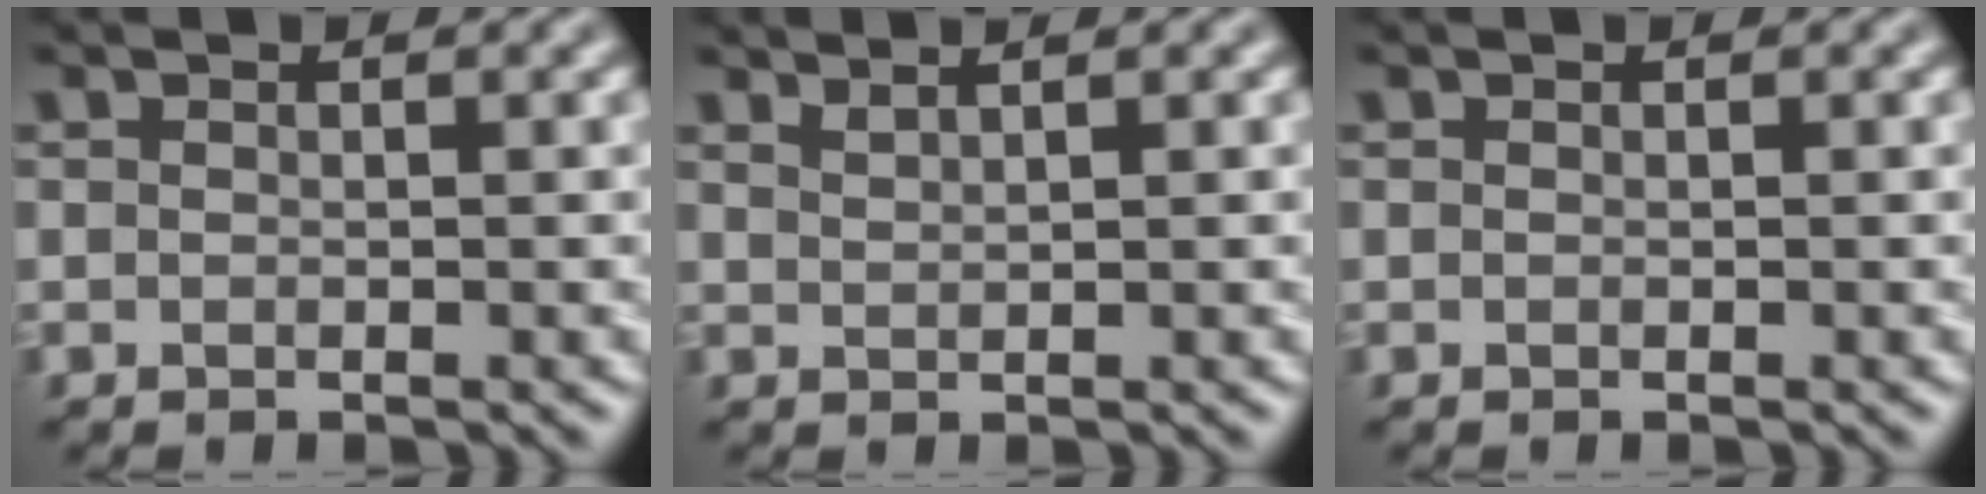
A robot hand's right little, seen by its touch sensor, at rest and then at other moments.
{"total": 1.8, "force": [1.4, -1.0, -0.6], "torque": [0.002, 0.003, 0.026]}
{"total": 0.0}